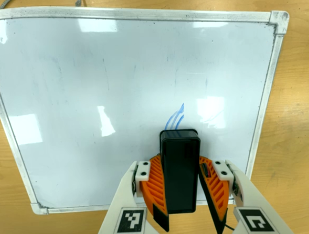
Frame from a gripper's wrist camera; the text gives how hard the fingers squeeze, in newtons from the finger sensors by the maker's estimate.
{"total": 8.3, "left": 9.2, "right": 7.4}